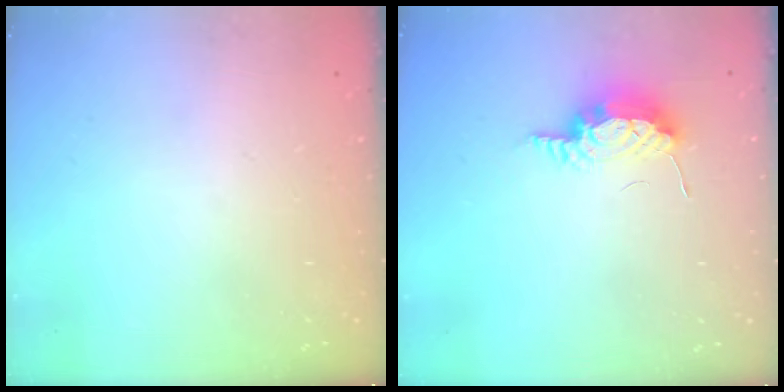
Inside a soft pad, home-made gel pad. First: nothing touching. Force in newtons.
{"total": 7.9, "press": 7.6, "slide": 2.2}